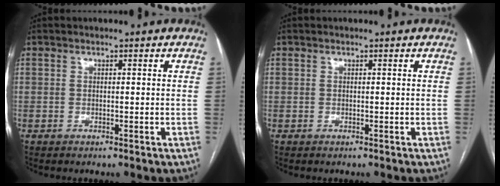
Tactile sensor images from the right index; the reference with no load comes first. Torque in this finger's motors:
{"motor_torque": [0.30, 0.14, -0.02, 0.01]}